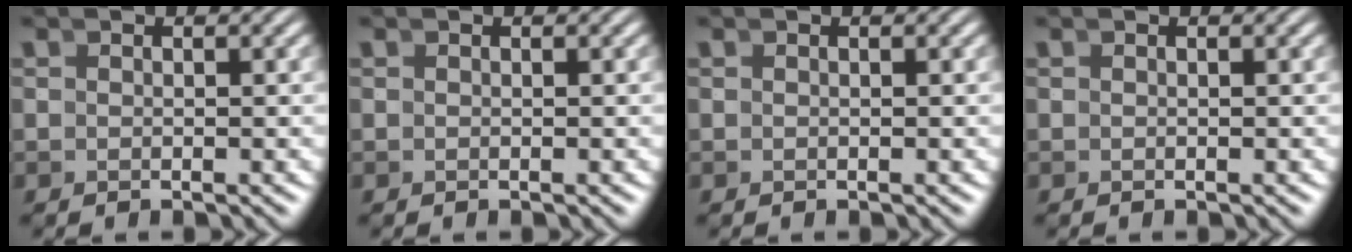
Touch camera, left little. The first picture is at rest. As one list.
[{"total": 0.0}, {"total": 0.0}, {"total": 0.0}]